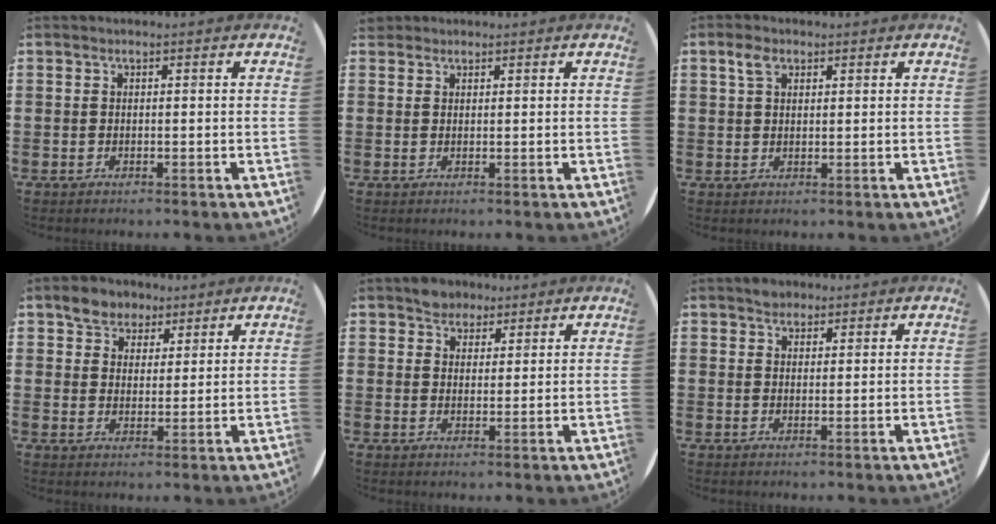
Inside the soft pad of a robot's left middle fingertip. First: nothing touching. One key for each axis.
{"total": 1.1, "fx": 1.0, "fy": 0.4, "fz": 0.0, "tx": 0.000, "ty": 0.004, "tz": 0.019}
{"total": 2.6, "fx": 1.6, "fy": 1.6, "fz": 1.2, "tx": -0.019, "ty": 0.003, "tz": 0.028}
{"total": 4.3, "fx": 3.3, "fy": 2.7, "fz": 0.0, "tx": -0.007, "ty": 0.006, "tz": 0.063}
{"total": 3.3, "fx": 2.8, "fy": 1.8, "fz": 0.0, "tx": 0.001, "ty": 0.005, "tz": 0.054}
{"total": 1.9, "fx": 1.7, "fy": 0.9, "fz": 0.0, "tx": 0.007, "ty": 0.000, "tz": 0.031}